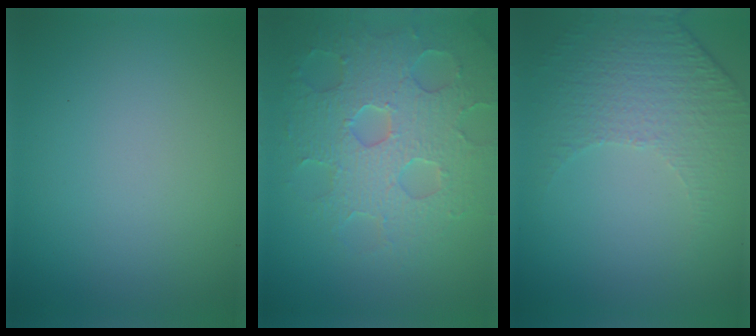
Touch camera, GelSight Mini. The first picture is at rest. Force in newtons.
{"total": 7.3, "press": 5.7, "slide": 4.5}
{"total": 4.9, "press": 3.2, "slide": 3.6}